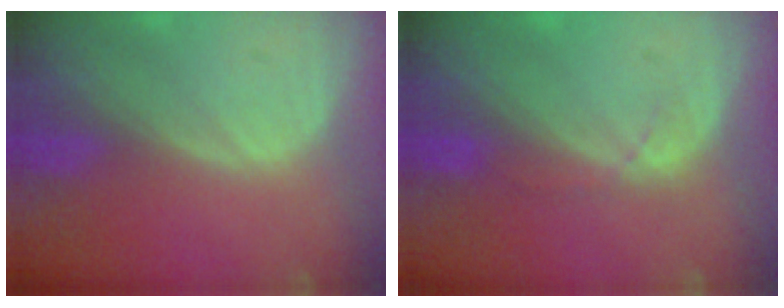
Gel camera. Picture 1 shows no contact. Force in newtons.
{"total": 1.4, "press": 1.3, "slide": 0.3}